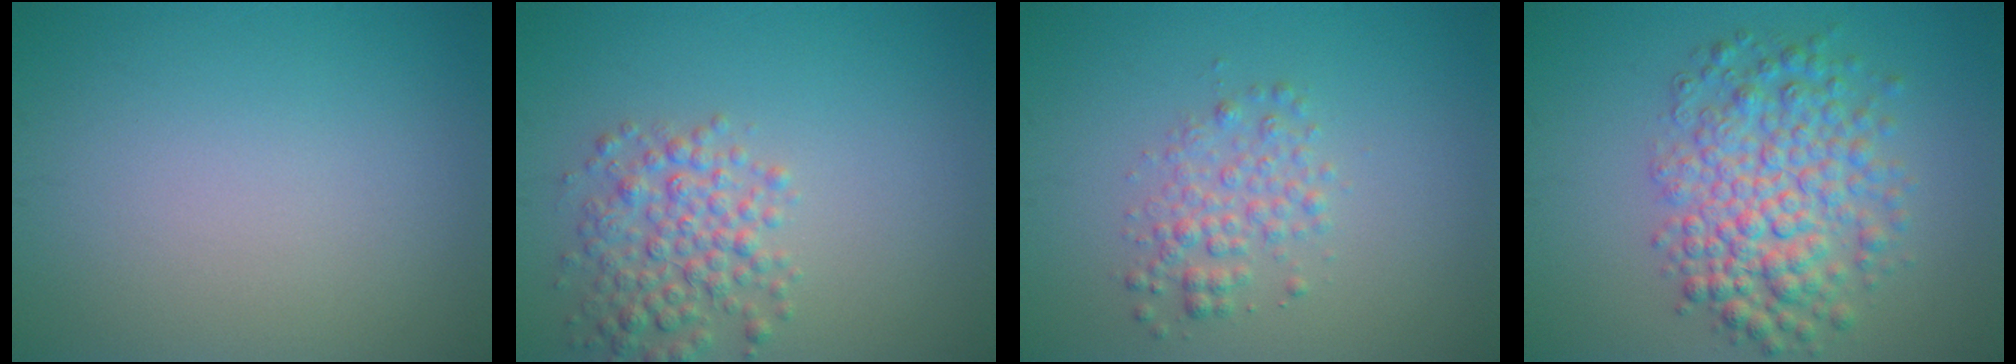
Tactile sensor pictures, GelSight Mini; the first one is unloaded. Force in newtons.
{"total": 3.9, "press": 3.9, "slide": 0.1}
{"total": 2.5, "press": 2.5, "slide": 0.1}
{"total": 6.5, "press": 6.5, "slide": 0.2}